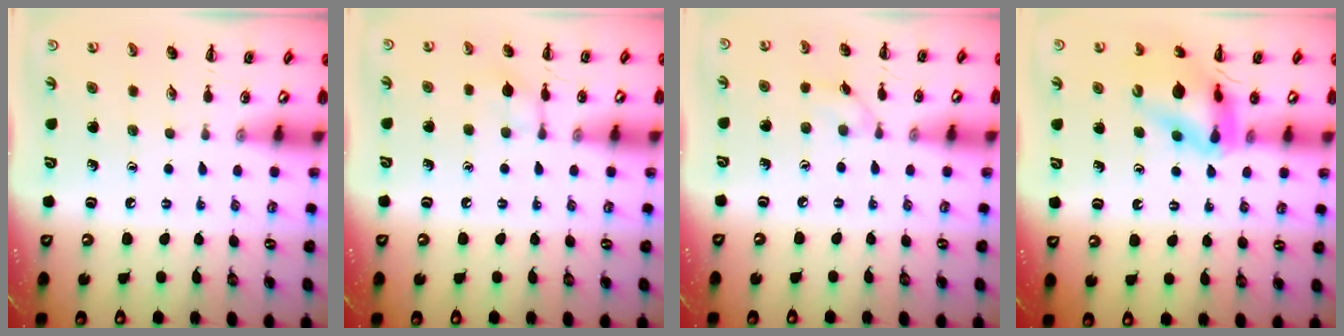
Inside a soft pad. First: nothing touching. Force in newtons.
{"total": 5.3, "press": 5.3, "slide": 0.3}
{"total": 3.1, "press": 2.8, "slide": 1.2}
{"total": 12.7, "press": 12.4, "slide": 2.7}